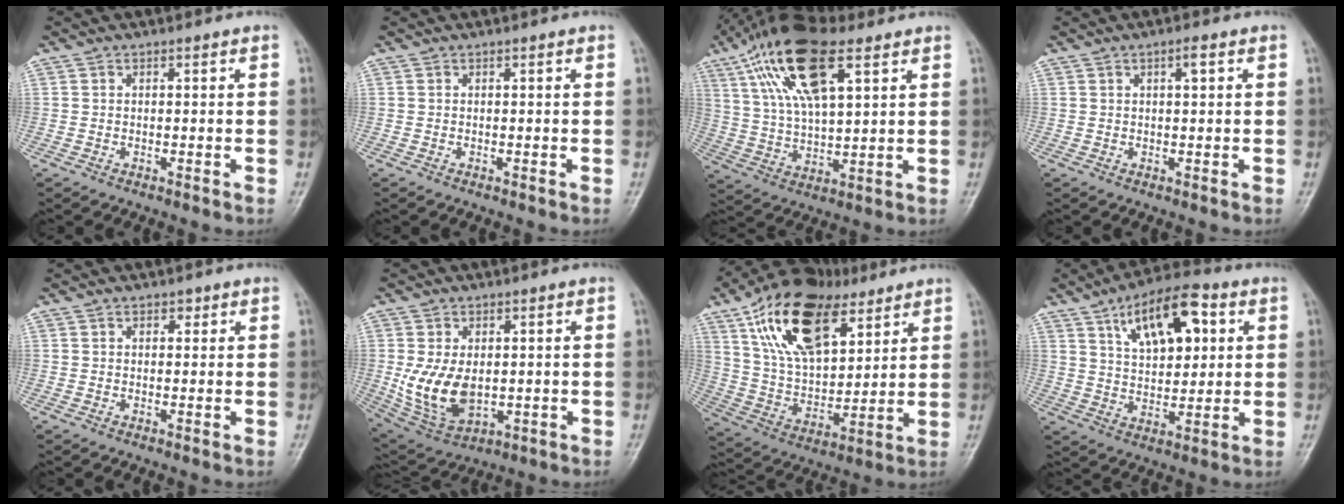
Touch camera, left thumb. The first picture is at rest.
{"total": 0.0}
{"total": 17.9, "force": [8.7, 7.1, 14.0], "torque": [-0.253, -0.009, 0.159]}
{"total": 1.9, "force": [0.7, 0.5, 1.6], "torque": [-0.025, 0.001, 0.010]}
{"total": 1.7, "force": [0.9, 1.2, 0.8], "torque": [0.000, -0.002, 0.010]}
{"total": 11.3, "force": [-0.2, 7.2, 8.7], "torque": [-0.158, -0.011, 0.018]}
{"total": 22.0, "force": [11.3, 11.7, 14.8], "torque": [-0.237, -0.028, 0.204]}
{"total": 14.7, "force": [5.8, 7.2, 11.4], "torque": [-0.152, -0.008, 0.096]}